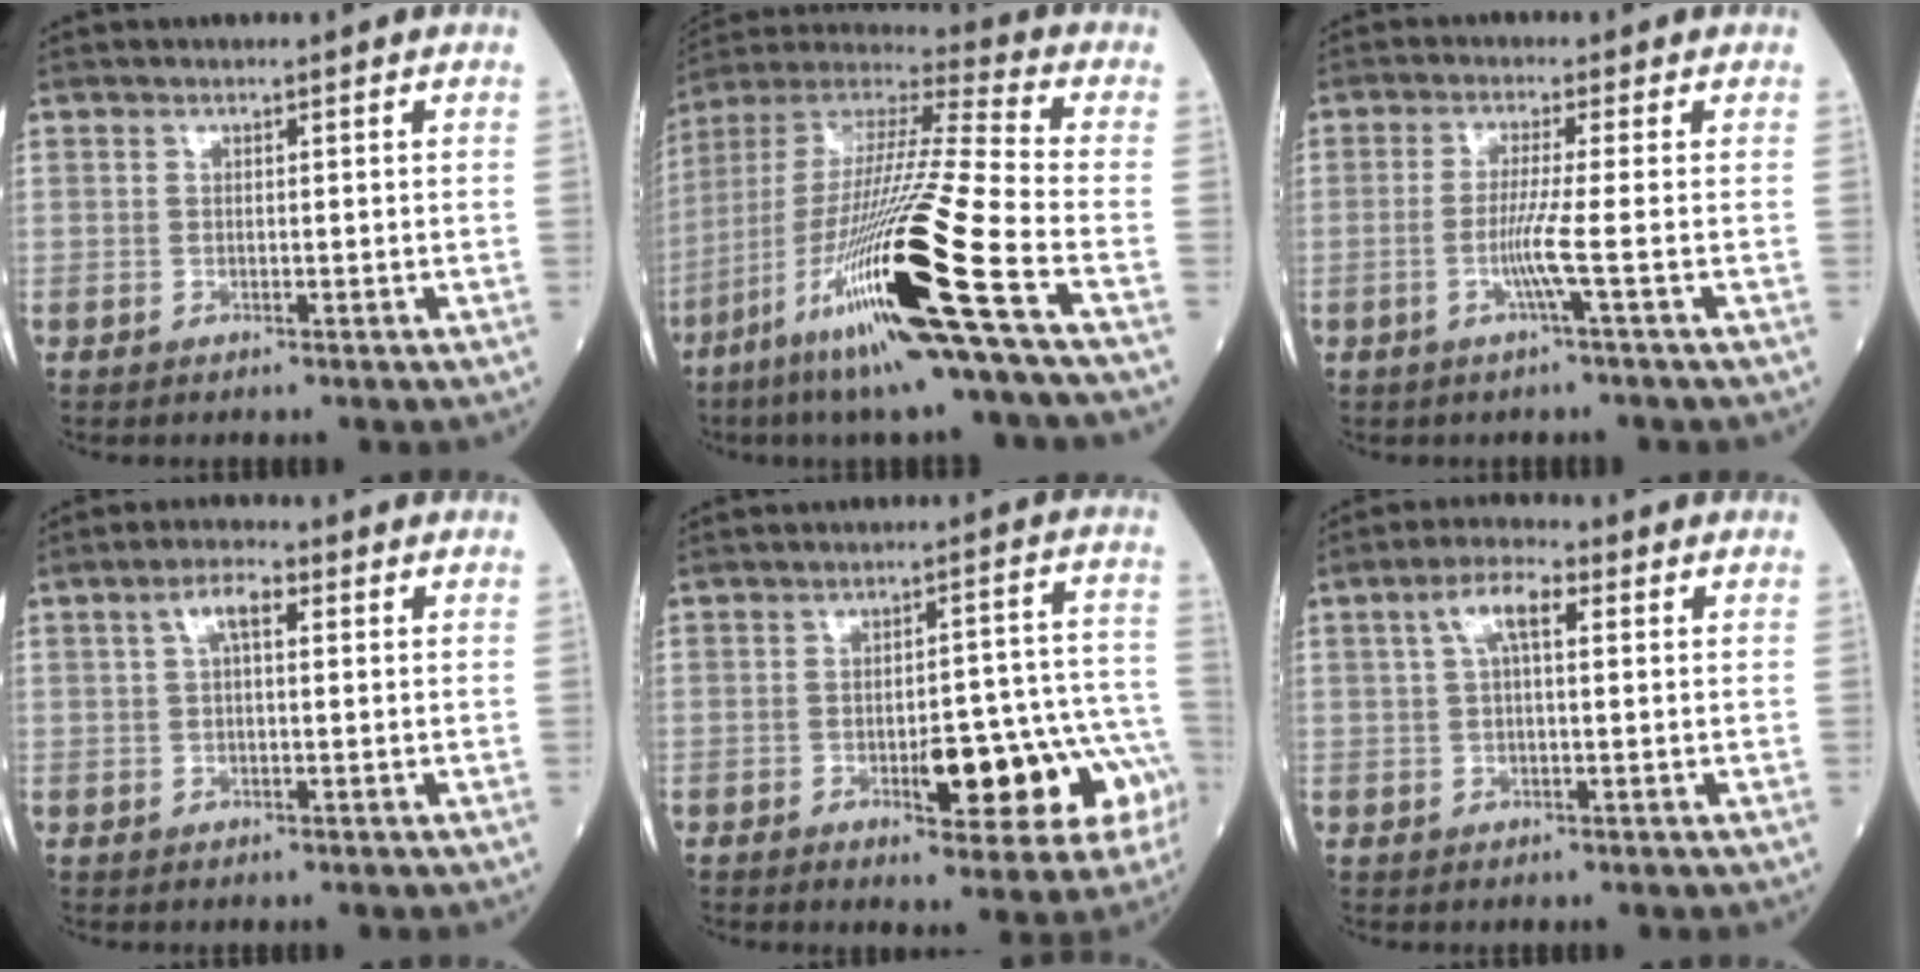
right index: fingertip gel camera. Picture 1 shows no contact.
{"total": 25.1, "force": [-10.5, -0.3, 22.8], "torque": [-0.448, -0.051, -0.197]}
{"total": 4.0, "force": [-1.1, -1.4, 3.5], "torque": [-0.077, -0.008, -0.023]}
{"total": 5.0, "force": [1.6, 1.7, 4.4], "torque": [-0.086, 0.023, 0.032]}
{"total": 13.9, "force": [-5.0, 3.9, 12.4], "torque": [-0.106, 0.031, -0.050]}
{"total": 5.3, "force": [1.8, 1.7, 4.6], "torque": [-0.093, 0.021, 0.036]}